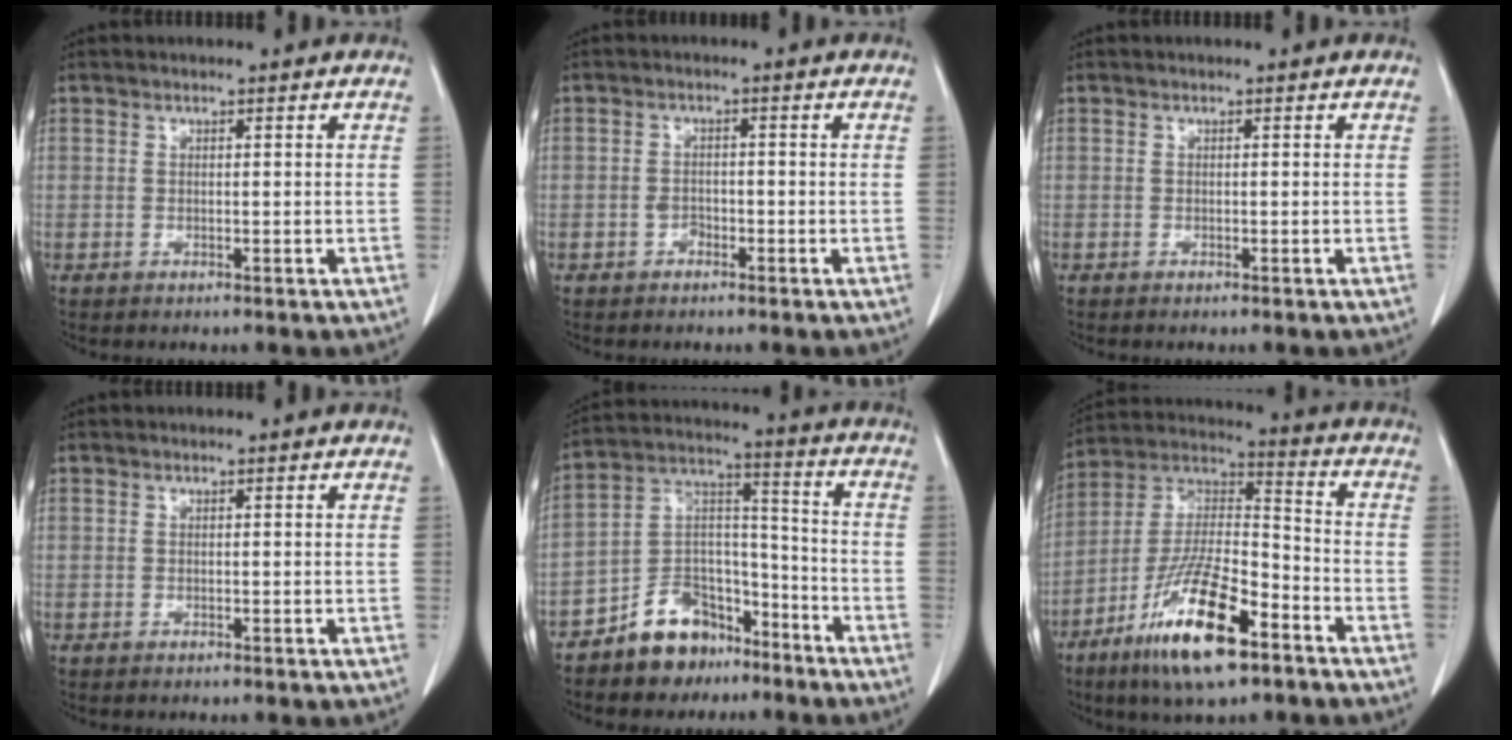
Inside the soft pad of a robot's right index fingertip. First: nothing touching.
{"total": 1.5, "force": [-0.9, 0.9, 0.7], "torque": [-0.011, 0.004, -0.015]}
{"total": 0.0}
{"total": 0.0}
{"total": 11.5, "force": [-8.4, 6.6, 4.1], "torque": [-0.084, 0.043, -0.148]}
{"total": 17.3, "force": [-9.8, 4.3, 13.6], "torque": [-0.273, -0.017, -0.176]}